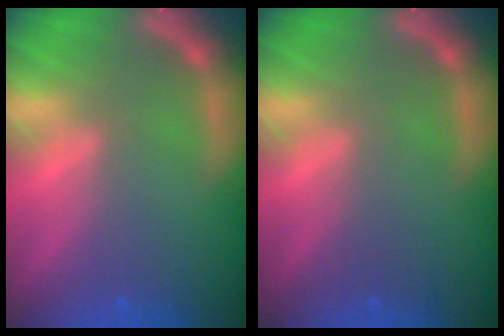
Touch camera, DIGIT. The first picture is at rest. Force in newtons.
{"total": 0.0}